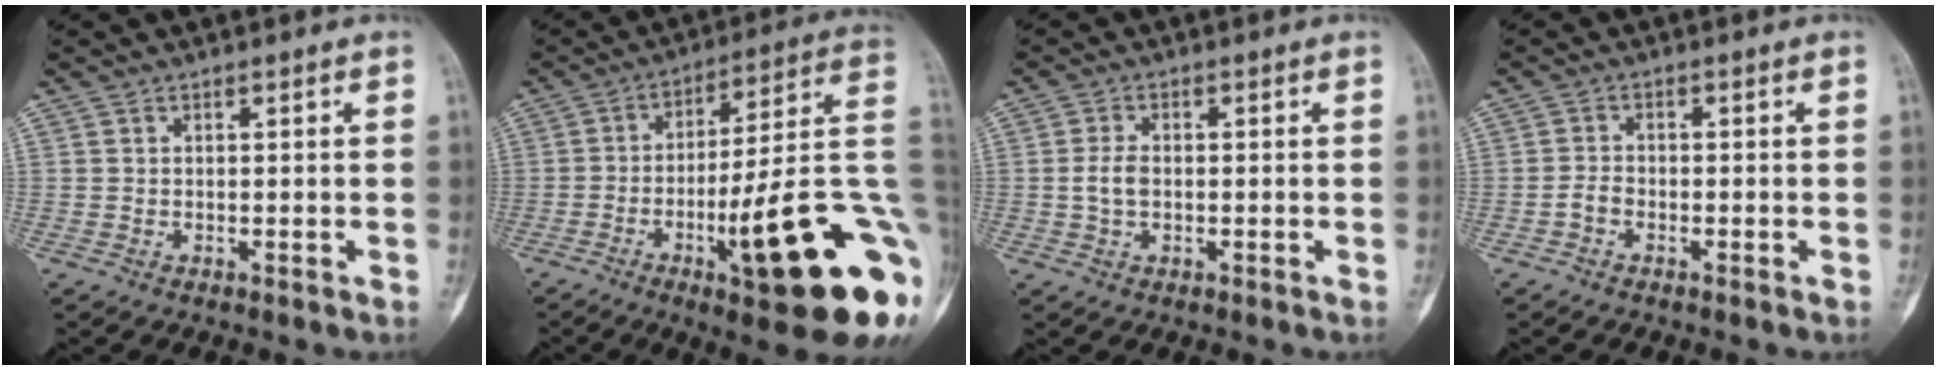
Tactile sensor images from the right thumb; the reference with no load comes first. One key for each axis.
{"total": 26.4, "fx": -6.7, "fy": 4.7, "fz": 25.1, "tx": -0.292, "ty": 0.014, "tz": -0.091}
{"total": 3.3, "fx": -0.2, "fy": 2.1, "fz": 2.6, "tx": -0.049, "ty": 0.005, "tz": -0.009}
{"total": 1.8, "fx": -1.0, "fy": 1.1, "fz": 1.0, "tx": -0.014, "ty": 0.009, "tz": -0.023}